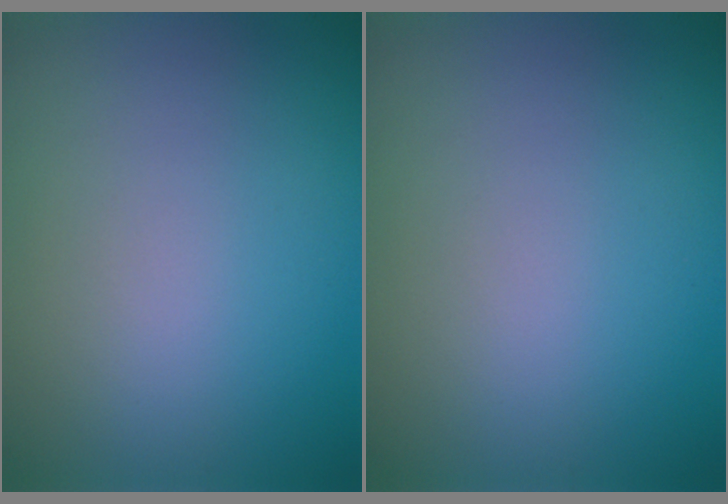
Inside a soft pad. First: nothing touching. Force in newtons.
{"total": 0.0}